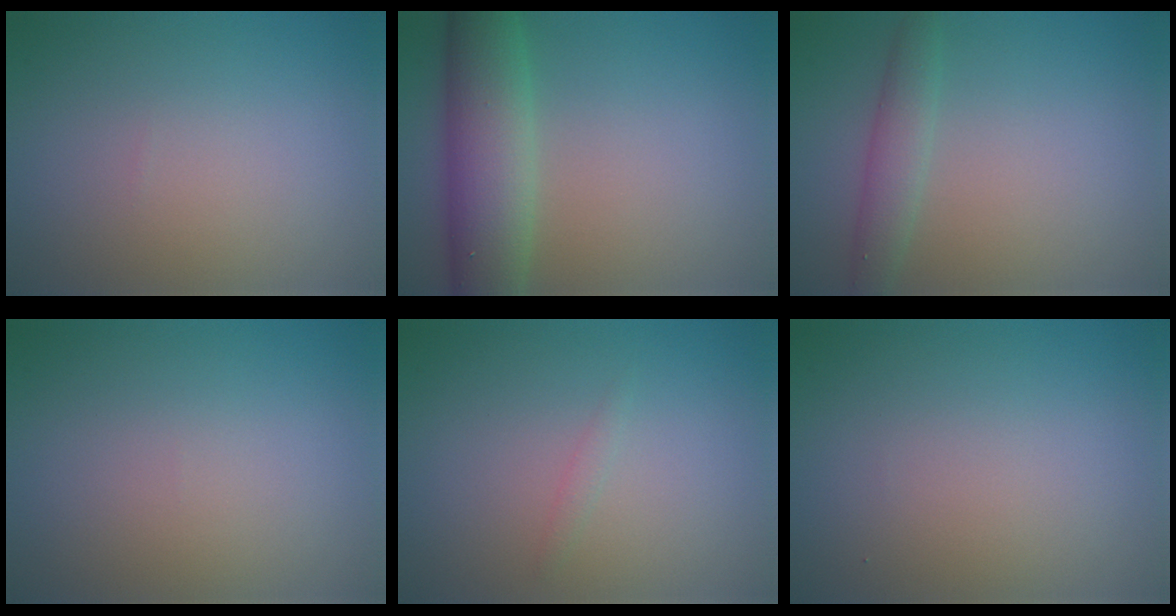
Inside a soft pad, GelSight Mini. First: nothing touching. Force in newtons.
{"total": 7.2, "press": 7.2, "slide": 0.4}
{"total": 2.3, "press": 2.3, "slide": 0.1}
{"total": 0.0}
{"total": 0.6, "press": 0.6, "slide": 0.0}
{"total": 0.0}